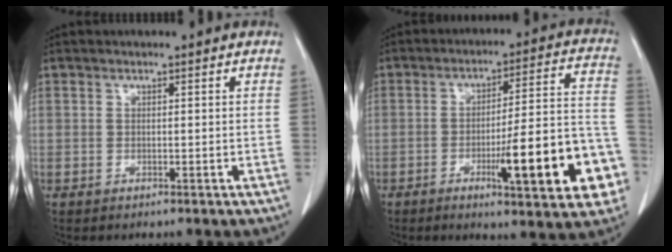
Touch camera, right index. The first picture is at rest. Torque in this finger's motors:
{"motor_torque": [1.37, -0.77, 0.40, 0.12]}